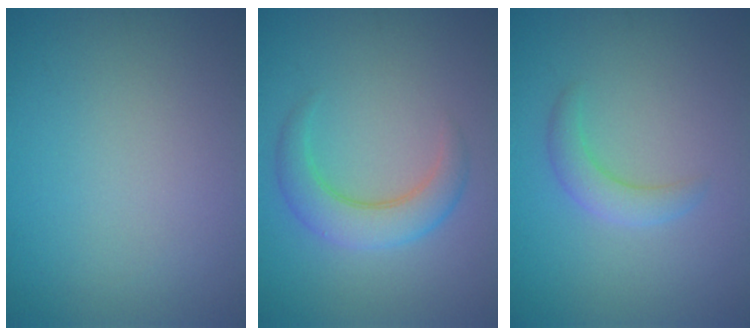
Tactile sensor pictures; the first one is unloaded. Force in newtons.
{"total": 3.9, "press": 3.9, "slide": 0.2}
{"total": 2.3, "press": 2.3, "slide": 0.2}